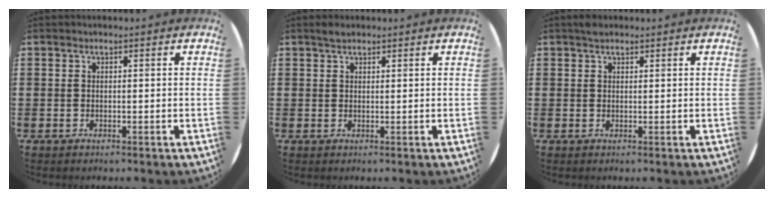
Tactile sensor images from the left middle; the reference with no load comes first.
{"total": 1.1, "force": [1.0, 0.4, 0.3], "torque": [0.001, 0.001, 0.016]}
{"total": 1.0, "force": [0.9, 0.5, 0.2], "torque": [0.004, 0.001, 0.014]}